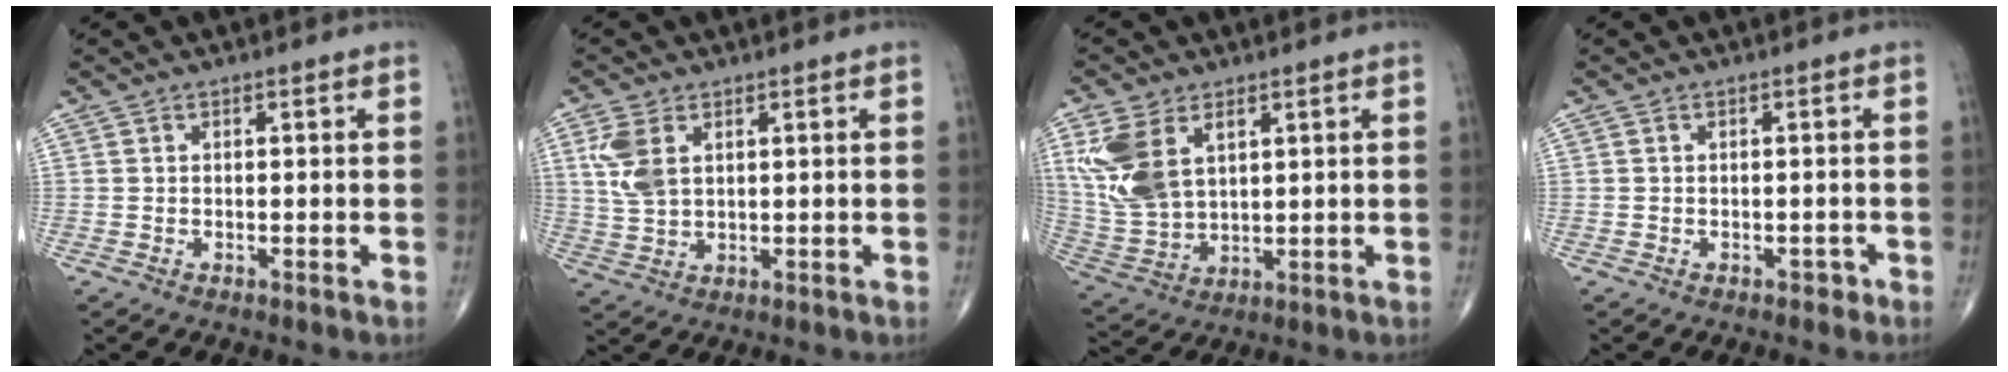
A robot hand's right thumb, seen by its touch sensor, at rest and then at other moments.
{"total": 6.3, "force": [2.2, 3.6, 4.6], "torque": [-0.104, -0.001, 0.052]}
{"total": 12.5, "force": [4.7, 7.5, 8.9], "torque": [-0.187, -0.010, 0.110]}
{"total": 1.0, "force": [-0.6, 0.8, 0.3], "torque": [0.003, 0.003, -0.010]}